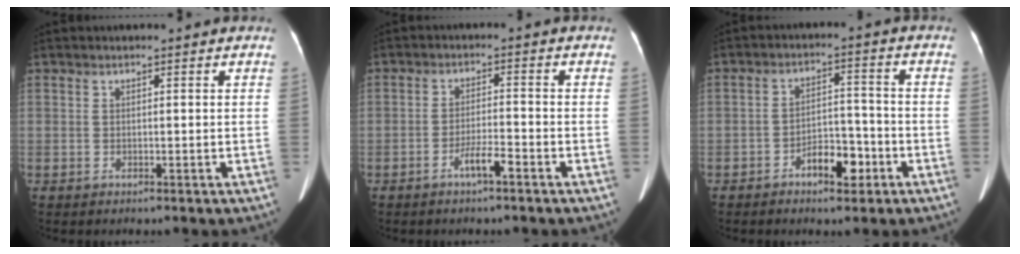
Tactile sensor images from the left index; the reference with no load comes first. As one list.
[{"total": 3.4, "force": [-2.3, 0.3, 2.5], "torque": [-0.046, 0.000, -0.045]}, {"total": 5.9, "force": [-3.3, 2.6, 4.1], "torque": [-0.064, 0.016, -0.054]}]